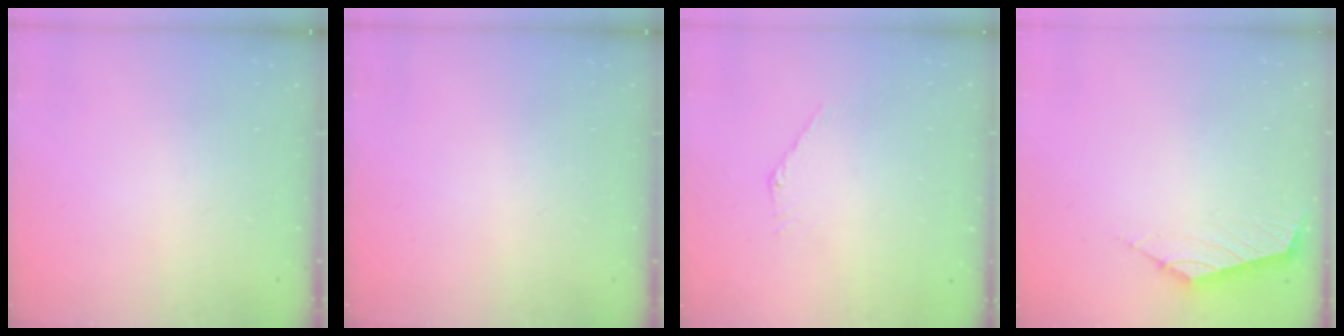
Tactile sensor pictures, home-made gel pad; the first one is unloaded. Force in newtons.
{"total": 0.0}
{"total": 2.6, "press": 2.6, "slide": 0.1}
{"total": 2.5, "press": 2.5, "slide": 0.6}